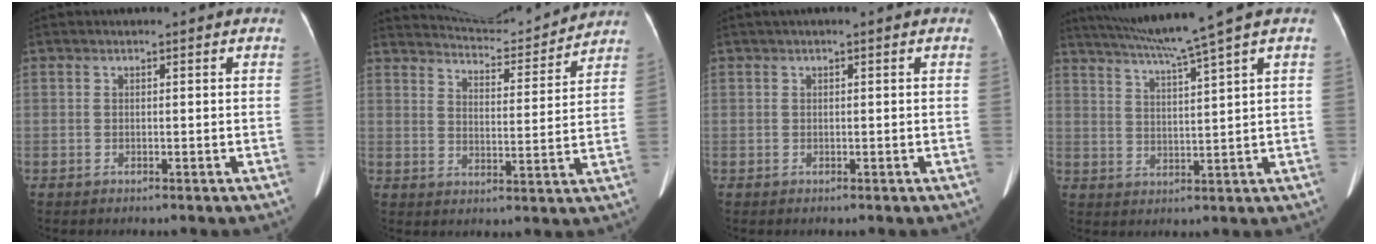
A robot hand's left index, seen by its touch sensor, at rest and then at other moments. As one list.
[{"total": 11.9, "force": [11.7, 0.7, 1.9], "torque": [-0.033, -0.001, 0.164]}, {"total": 1.2, "force": [0.9, 0.2, 0.8], "torque": [-0.010, 0.028, 0.014]}, {"total": 9.5, "force": [7.6, -2.6, 5.0], "torque": [-0.087, -0.003, 0.128]}]